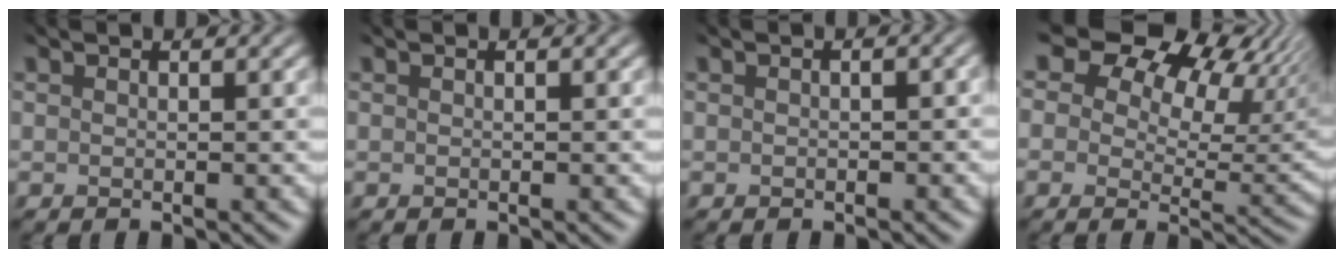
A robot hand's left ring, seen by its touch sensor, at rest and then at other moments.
{"total": 0.0}
{"total": 1.3, "force": [-0.1, 0.7, 1.1], "torque": [-0.020, 0.002, -0.001]}
{"total": 12.5, "force": [7.9, 6.8, 6.9], "torque": [-0.125, 0.018, 0.103]}